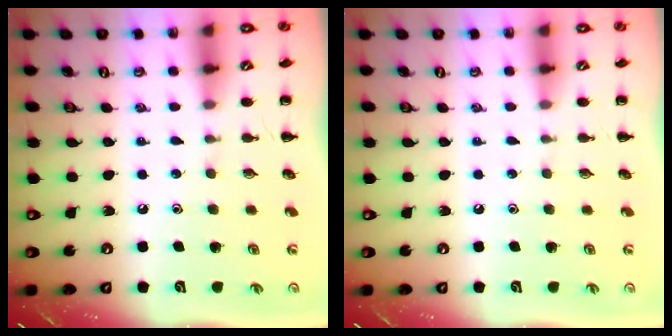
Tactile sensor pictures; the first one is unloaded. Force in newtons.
{"total": 0.0}